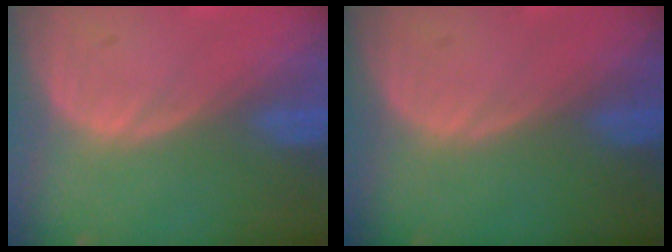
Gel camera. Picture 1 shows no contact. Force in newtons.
{"total": 0.0}